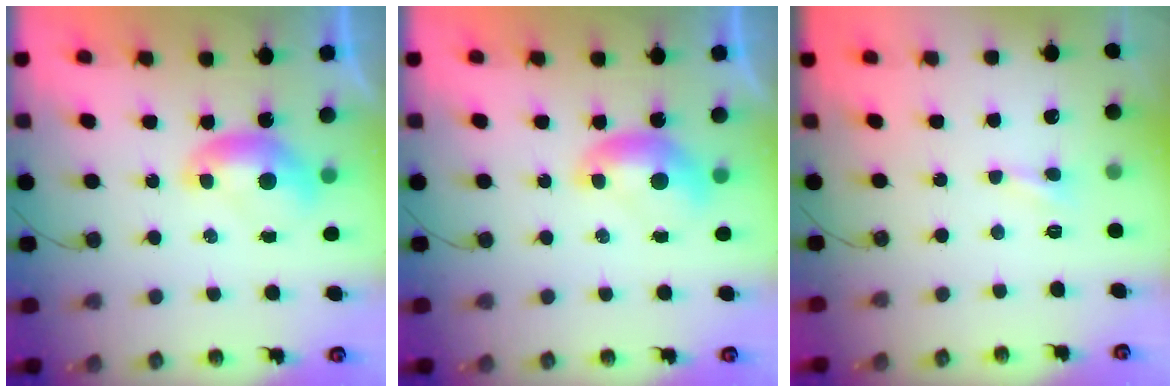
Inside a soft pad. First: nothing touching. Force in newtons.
{"total": 0.0}
{"total": 1.2, "press": 1.1, "slide": 0.5}